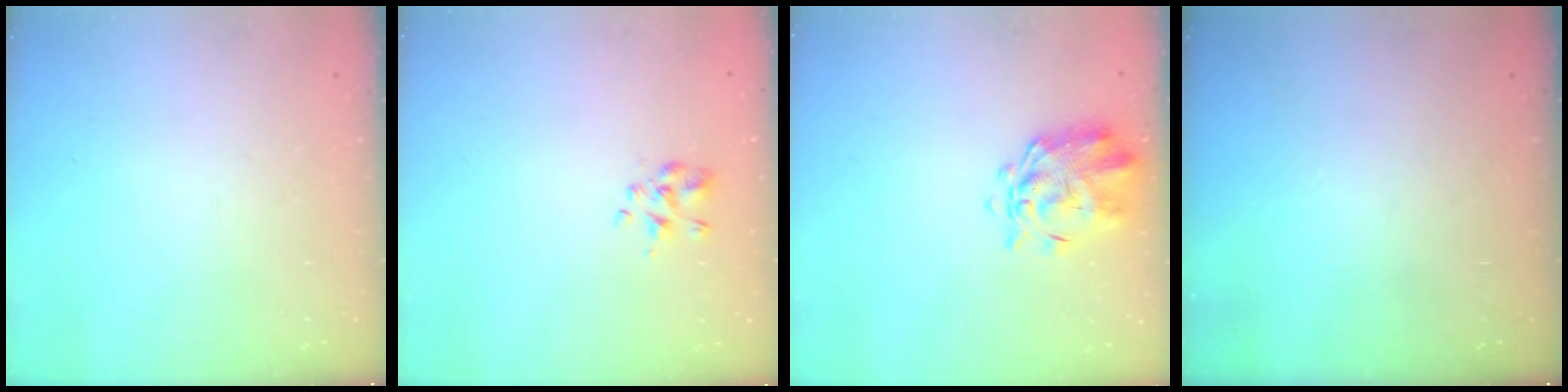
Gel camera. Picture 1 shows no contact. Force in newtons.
{"total": 2.3, "press": 2.2, "slide": 0.8}
{"total": 3.6, "press": 3.4, "slide": 1.3}
{"total": 0.0}